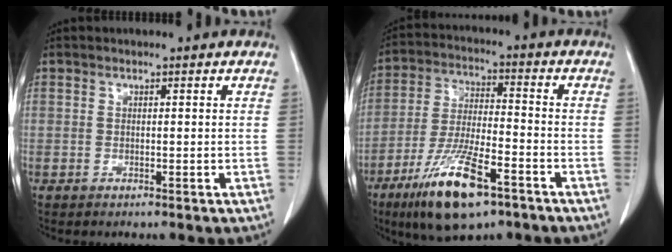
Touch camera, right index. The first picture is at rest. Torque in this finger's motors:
{"motor_torque": [1.35, -0.78, 0.69, 0.21]}